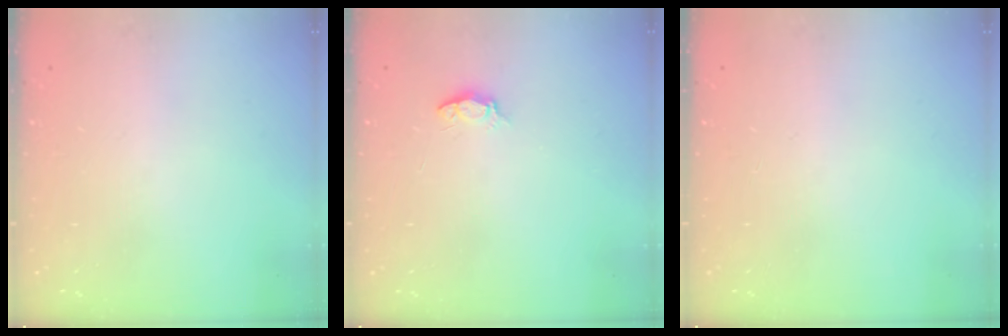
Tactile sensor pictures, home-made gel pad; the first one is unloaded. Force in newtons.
{"total": 3.0, "press": 3.0, "slide": 0.3}
{"total": 0.0}